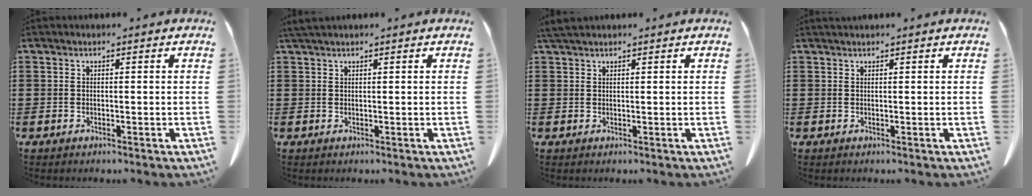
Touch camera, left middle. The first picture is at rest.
{"total": 1.1, "force": [1.0, 0.0, 0.6], "torque": [-0.014, -0.001, 0.019]}
{"total": 1.7, "force": [1.5, 0.2, 0.7], "torque": [-0.018, 0.000, 0.029]}
{"total": 0.7, "force": [0.6, 0.0, 0.3], "torque": [-0.008, -0.002, 0.013]}